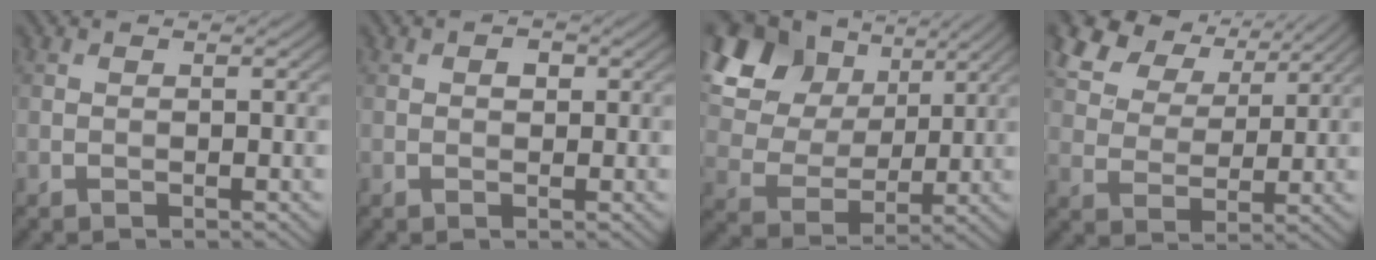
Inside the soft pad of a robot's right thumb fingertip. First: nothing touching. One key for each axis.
{"total": 1.1, "fx": 0.2, "fy": 0.8, "fz": 0.7, "tx": -0.010, "ty": 0.001, "tz": 0.001}
{"total": 17.3, "fx": 8.6, "fy": 11.9, "fz": 9.1, "tx": -0.271, "ty": 0.056, "tz": 0.182}
{"total": 9.6, "fx": 6.2, "fy": 5.6, "fz": 4.8, "tx": -0.129, "ty": 0.010, "tz": 0.117}